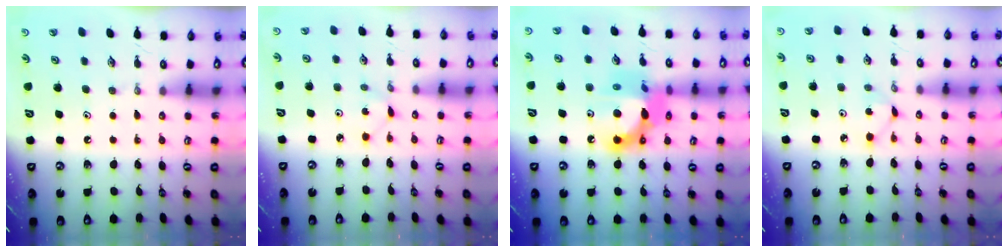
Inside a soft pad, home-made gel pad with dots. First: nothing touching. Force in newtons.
{"total": 1.3, "press": 1.3, "slide": 0.1}
{"total": 15.4, "press": 15.3, "slide": 1.3}
{"total": 3.8, "press": 3.8, "slide": 0.2}